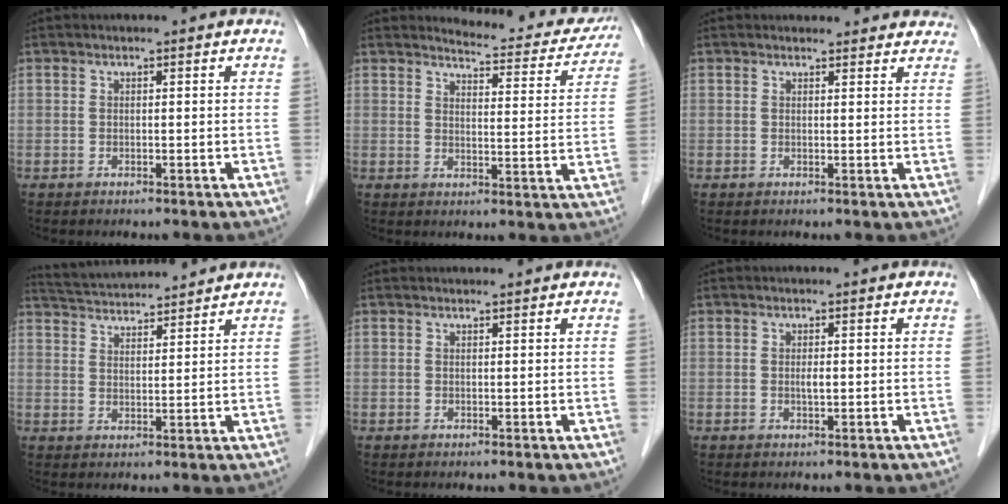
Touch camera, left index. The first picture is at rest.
{"total": 11.8, "force": [11.4, 2.2, 1.9], "torque": [-0.010, -0.028, 0.121]}
{"total": 7.8, "force": [7.3, 2.4, 1.3], "torque": [0.012, 0.012, 0.060]}
{"total": 10.4, "force": [10.1, 0.6, 2.7], "torque": [-0.059, 0.029, 0.160]}
{"total": 2.5, "force": [2.5, 0.2, 0.4], "torque": [-0.010, 0.020, 0.031]}
{"total": 0.9, "force": [0.1, 0.1, 0.9], "torque": [-0.018, -0.001, 0.002]}